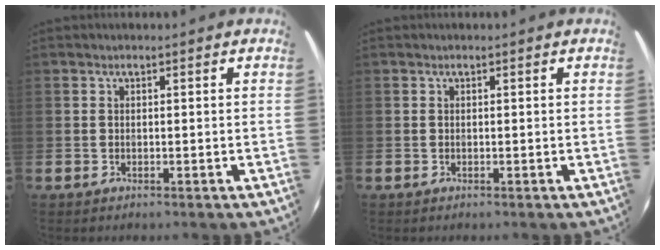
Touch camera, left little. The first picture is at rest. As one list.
[{"total": 0.0}]